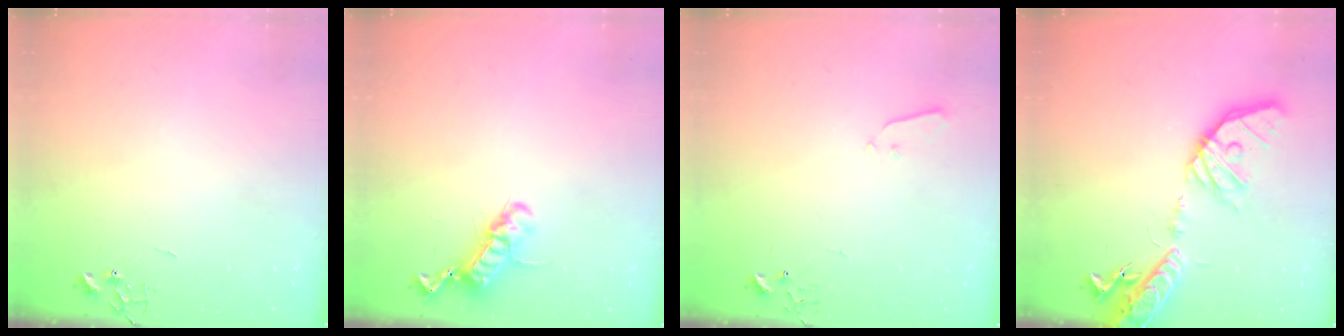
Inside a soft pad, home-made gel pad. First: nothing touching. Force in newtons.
{"total": 12.8, "press": 12.8, "slide": 0.8}
{"total": 3.2, "press": 3.1, "slide": 0.8}
{"total": 22.7, "press": 22.4, "slide": 3.7}